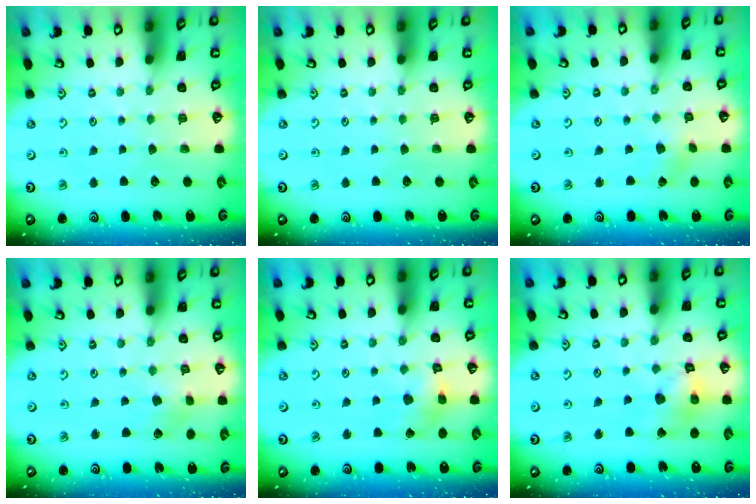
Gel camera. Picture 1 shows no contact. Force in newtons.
{"total": 0.0}
{"total": 2.0, "press": 1.9, "slide": 0.6}
{"total": 2.3, "press": 2.3, "slide": 0.3}
{"total": 6.3, "press": 6.3, "slide": 0.5}
{"total": 10.5, "press": 10.4, "slide": 1.4}